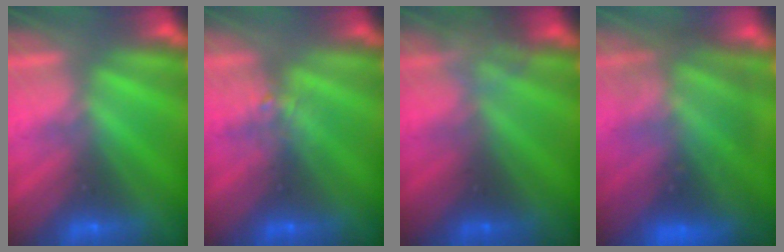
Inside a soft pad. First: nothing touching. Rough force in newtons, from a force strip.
{"total": 2.2}
{"total": 2.2}
{"total": 8.6}